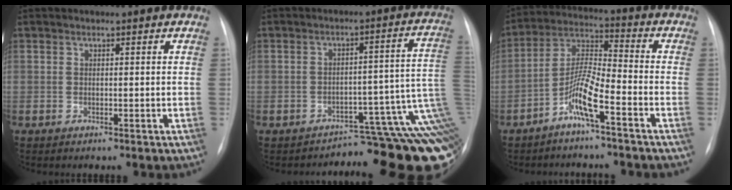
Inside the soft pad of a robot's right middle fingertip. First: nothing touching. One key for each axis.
{"total": 11.8, "fx": -8.6, "fy": 2.9, "fz": 7.5, "tx": -0.018, "ty": 0.073, "tz": -0.091}
{"total": 7.5, "fx": -4.2, "fy": 0.5, "fz": 6.2, "tx": -0.137, "ty": 0.012, "tz": -0.085}